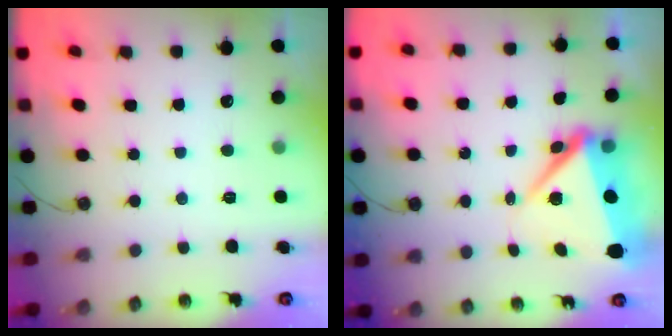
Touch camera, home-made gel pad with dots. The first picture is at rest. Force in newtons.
{"total": 8.8, "press": 8.7, "slide": 1.3}